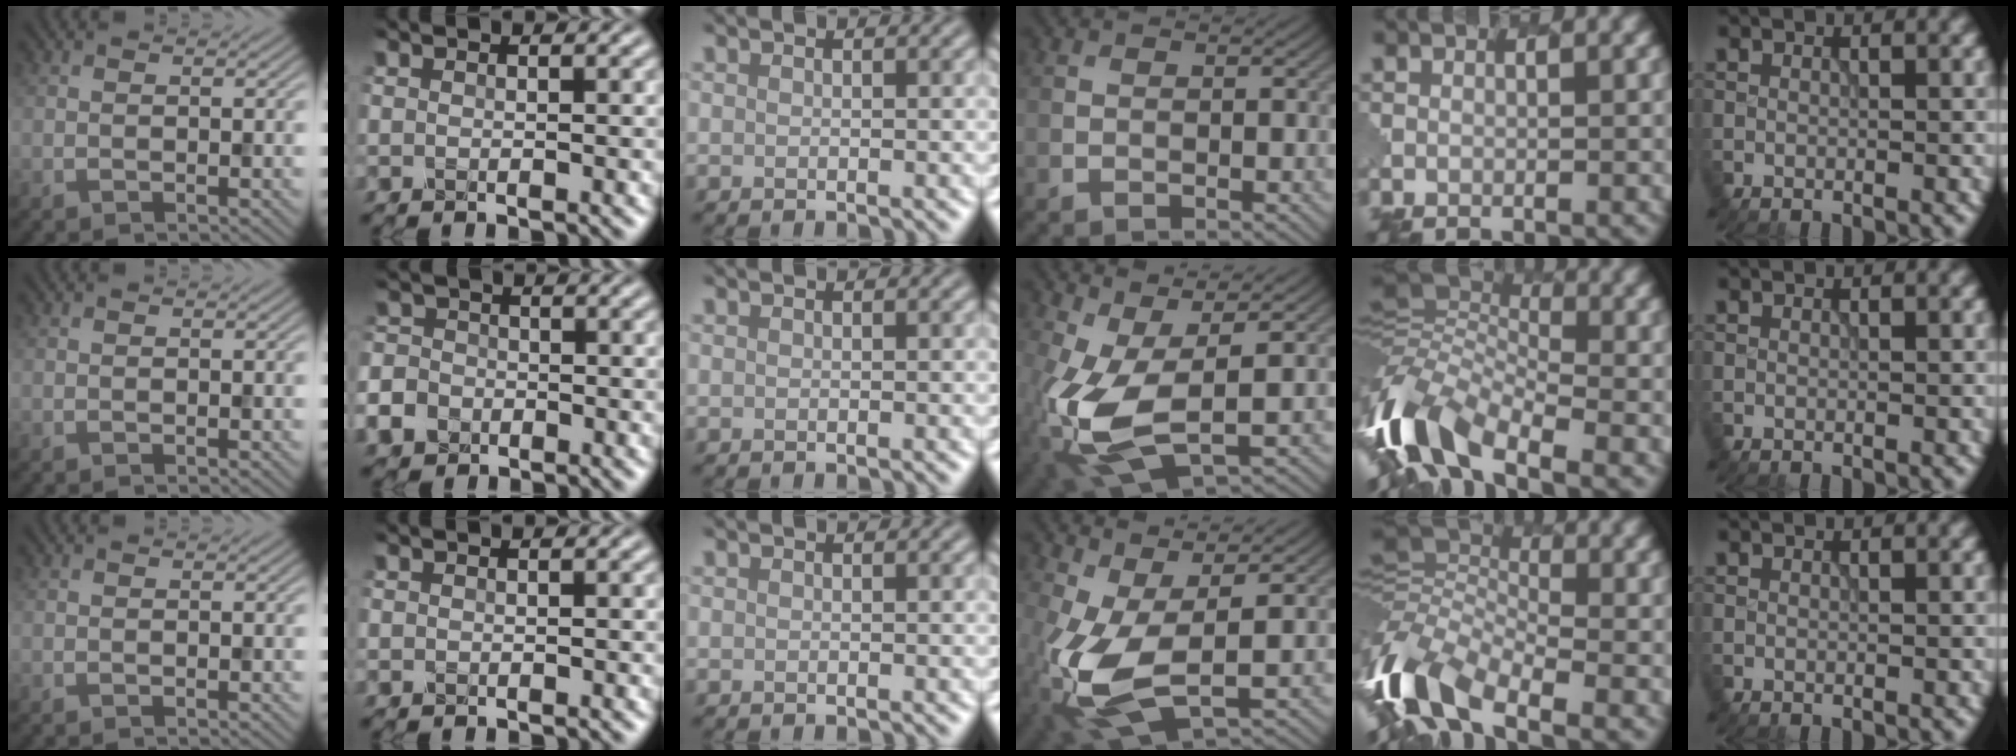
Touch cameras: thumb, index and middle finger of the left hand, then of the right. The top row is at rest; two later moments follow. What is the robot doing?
{"motion": "extract", "object": "pen bag"}